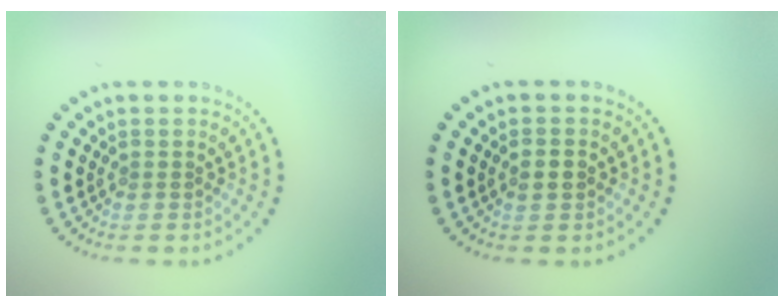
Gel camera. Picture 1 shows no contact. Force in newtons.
{"total": 1.0, "press": 1.0, "slide": 0.0}